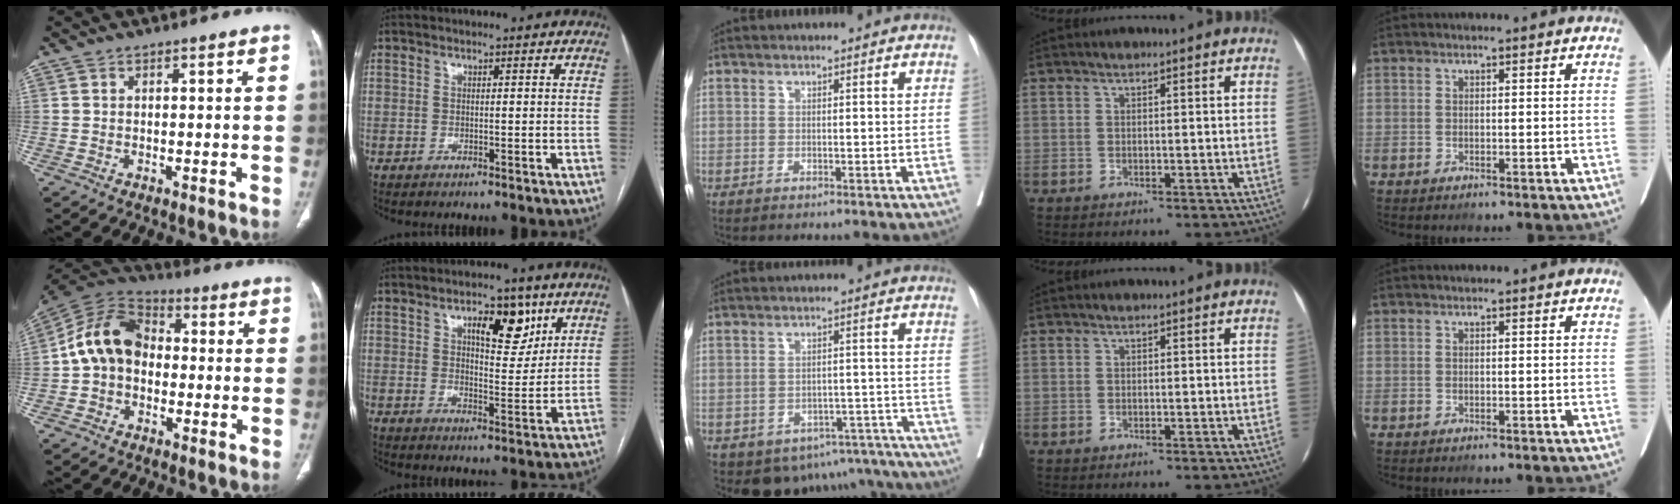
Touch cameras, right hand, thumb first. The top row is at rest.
{"thumb": {"total": 12.7, "force": [-0.7, 9.8, 8.1], "torque": [-0.135, 0.037, -0.029]}, "index": {"total": 8.6, "force": [4.6, 3.5, 6.5], "torque": [-0.091, 0.002, 0.072]}, "middle": {"total": 12.2, "force": [-9.9, 6.6, 2.4], "torque": [-0.014, 0.030, -0.108]}}